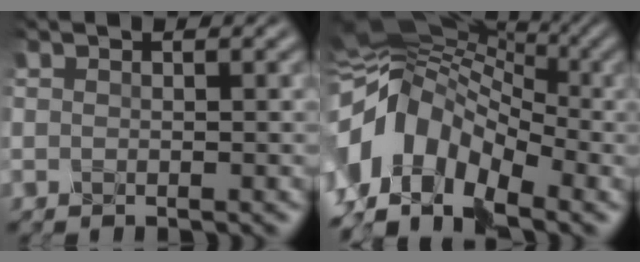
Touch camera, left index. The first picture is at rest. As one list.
[{"total": 10.2, "force": [-3.4, 6.8, 6.8], "torque": [-0.124, 0.017, -0.088]}]